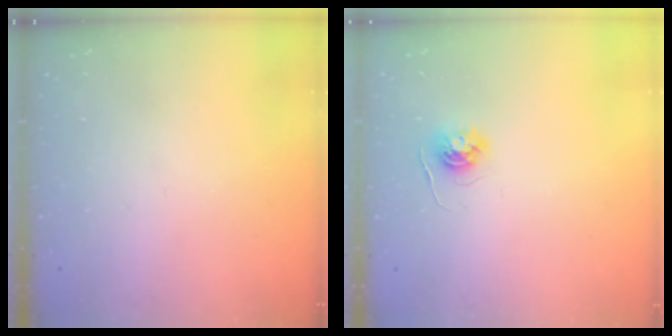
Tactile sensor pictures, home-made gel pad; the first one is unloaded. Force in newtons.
{"total": 4.0, "press": 4.0, "slide": 0.4}